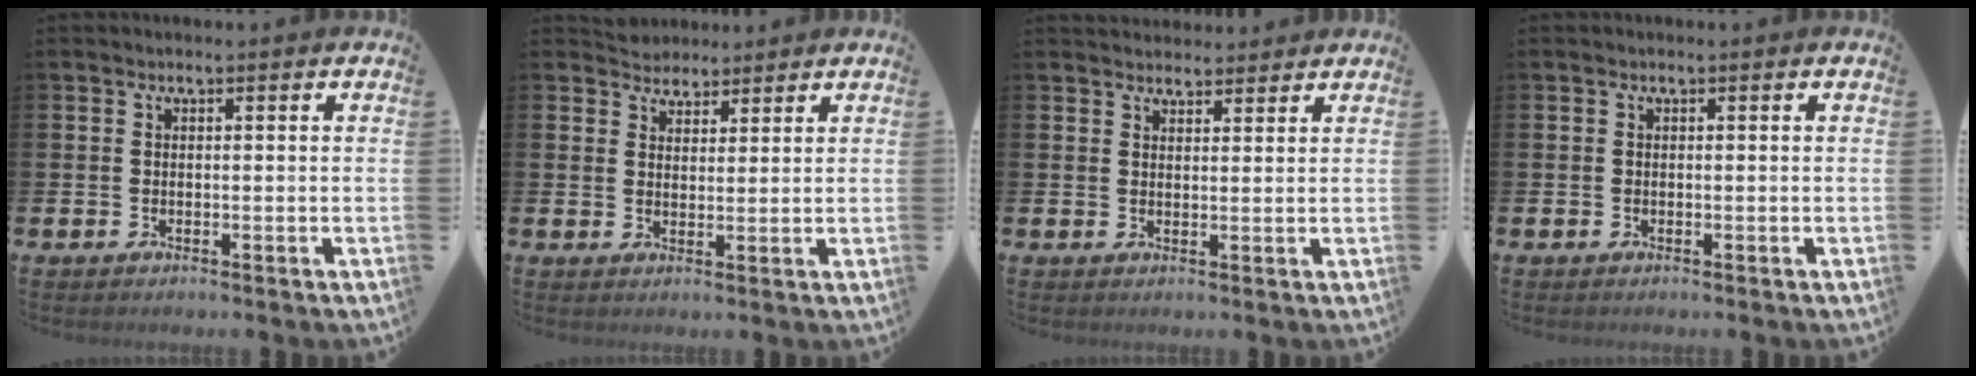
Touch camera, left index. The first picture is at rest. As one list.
[{"total": 3.4, "force": [3.1, 1.3, -0.4], "torque": [0.009, -0.016, 0.054]}, {"total": 2.8, "force": [2.7, 0.8, -0.1], "torque": [0.012, -0.015, 0.047]}, {"total": 0.0}]